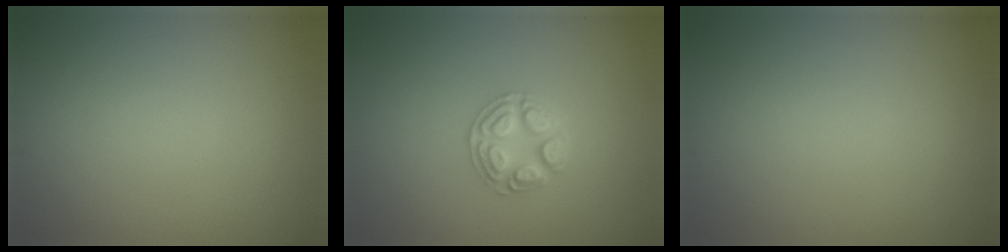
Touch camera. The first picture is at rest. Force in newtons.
{"total": 2.5, "press": 2.5, "slide": 0.4}
{"total": 0.0}